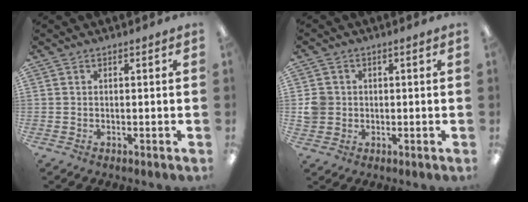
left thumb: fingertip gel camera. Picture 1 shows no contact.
{"total": 4.1, "force": [0.1, 3.9, 1.1], "torque": [-0.017, 0.006, 0.001]}